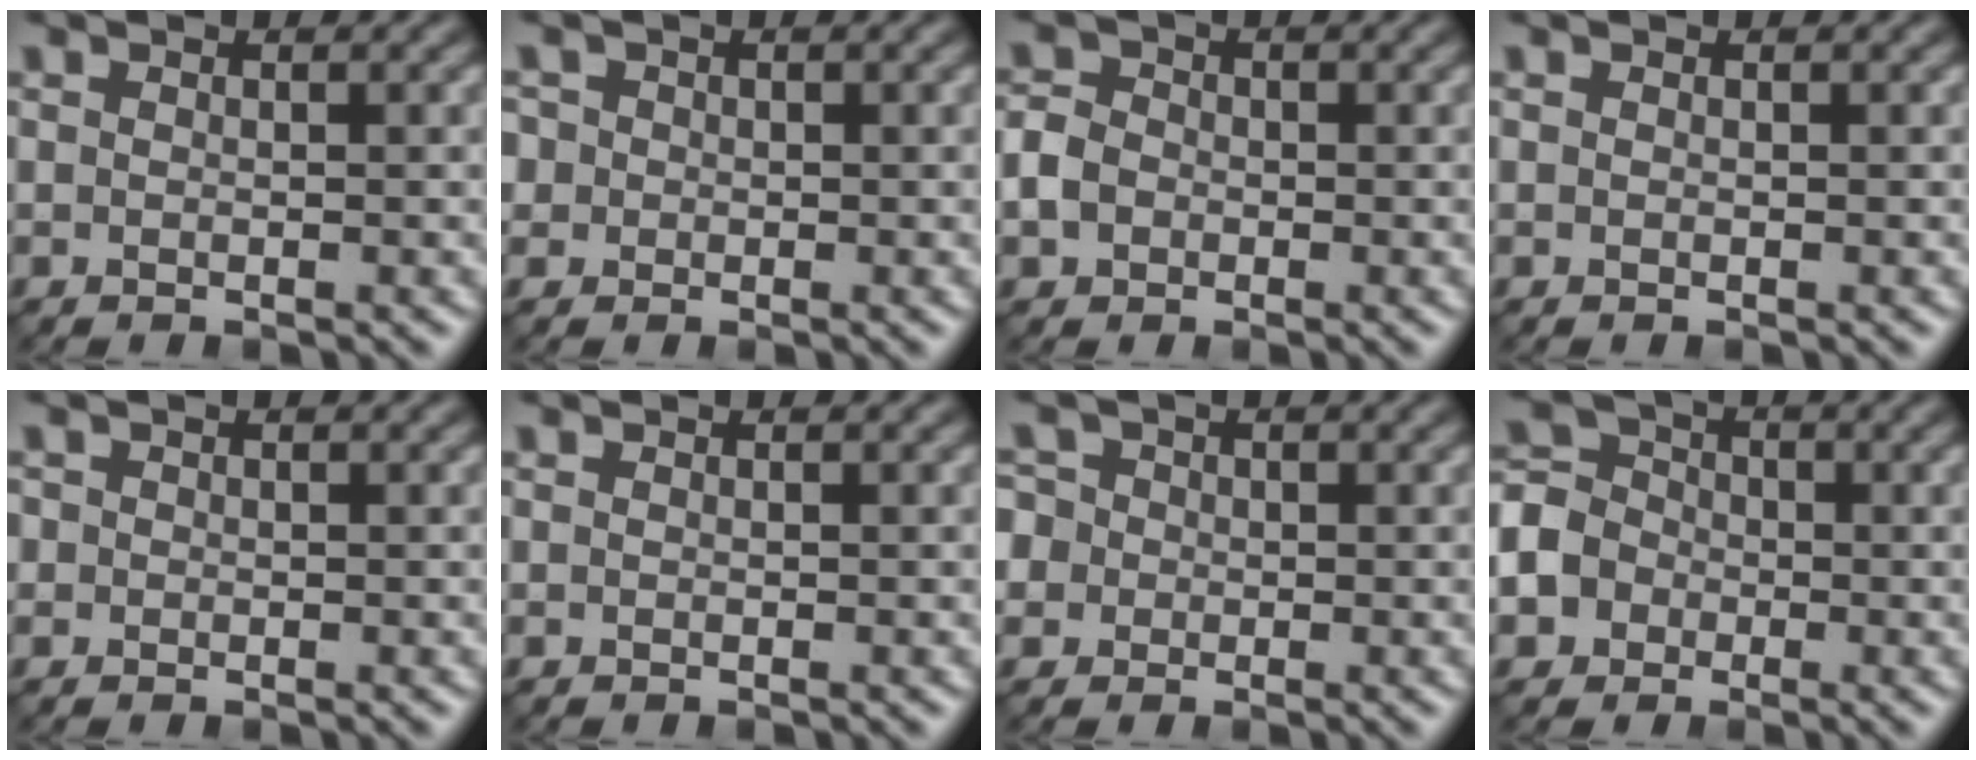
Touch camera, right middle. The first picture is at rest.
{"total": 2.7, "force": [0.8, 2.4, 0.9], "torque": [-0.005, 0.016, -0.002]}
{"total": 2.4, "force": [-0.6, 2.1, 1.0], "torque": [-0.021, 0.002, -0.019]}
{"total": 0.0}
{"total": 0.8, "force": [0.0, 0.8, 0.1], "torque": [0.005, -0.002, -0.004]}
{"total": 0.0}
{"total": 5.5, "force": [0.1, 5.0, 2.1], "torque": [-0.041, 0.033, -0.035]}
{"total": 7.4, "force": [-2.8, 6.5, 2.2], "torque": [-0.054, -0.009, -0.071]}